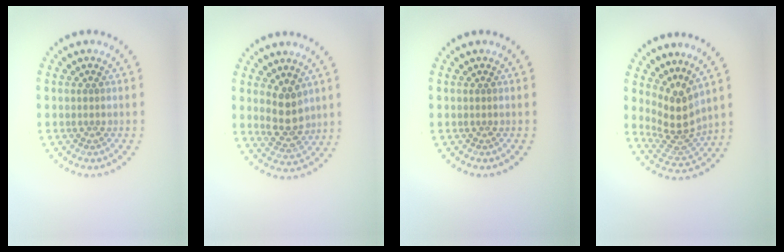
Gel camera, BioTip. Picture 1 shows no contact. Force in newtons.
{"total": 3.2, "press": 3.0, "slide": 1.2}
{"total": 0.0}
{"total": 3.8, "press": 2.8, "slide": 2.6}